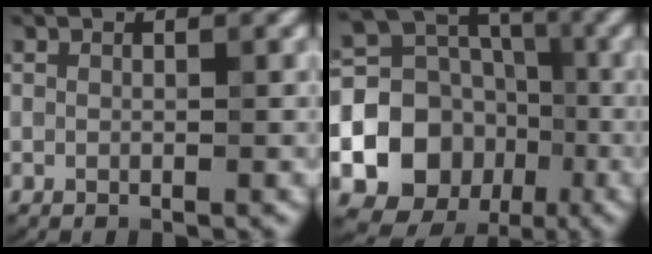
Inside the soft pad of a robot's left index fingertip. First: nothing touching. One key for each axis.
{"total": 10.7, "fx": -2.4, "fy": 9.3, "fz": 4.7, "tx": -0.101, "ty": -0.005, "tz": -0.048}